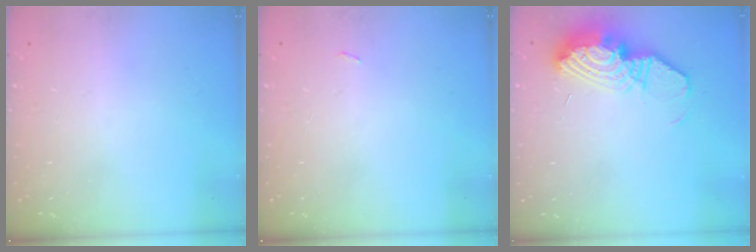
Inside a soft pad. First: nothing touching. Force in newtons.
{"total": 2.8, "press": 2.4, "slide": 1.4}
{"total": 13.3, "press": 13.3, "slide": 1.1}